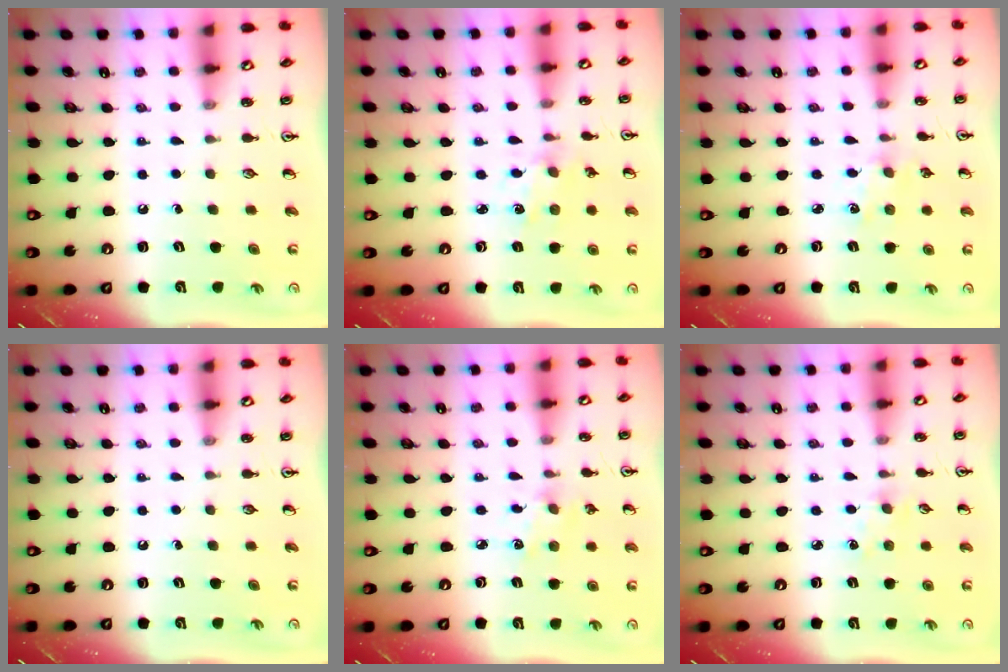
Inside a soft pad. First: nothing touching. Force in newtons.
{"total": 1.3, "press": 1.3, "slide": 0.2}
{"total": 2.5, "press": 2.5, "slide": 0.4}
{"total": 0.0}
{"total": 2.2, "press": 2.2, "slide": 0.3}
{"total": 1.9, "press": 1.9, "slide": 0.3}